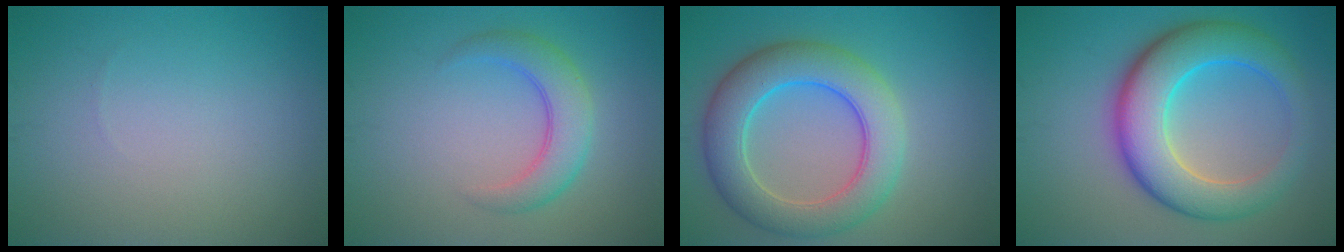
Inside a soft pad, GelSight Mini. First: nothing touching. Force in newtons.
{"total": 3.9, "press": 3.9, "slide": 0.2}
{"total": 7.7, "press": 7.7, "slide": 0.2}
{"total": 8.9, "press": 8.9, "slide": 0.1}